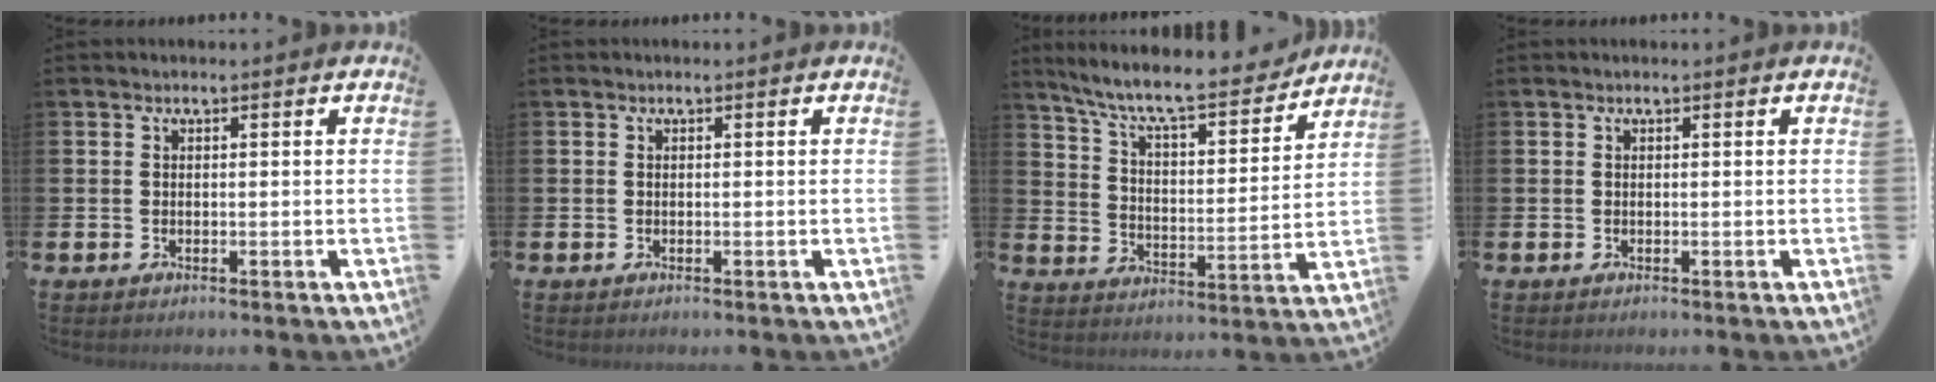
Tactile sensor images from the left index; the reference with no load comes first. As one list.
[{"total": 0.0}, {"total": 9.3, "force": [8.4, 1.4, 3.6], "torque": [-0.097, -0.062, 0.141]}, {"total": 0.0}]